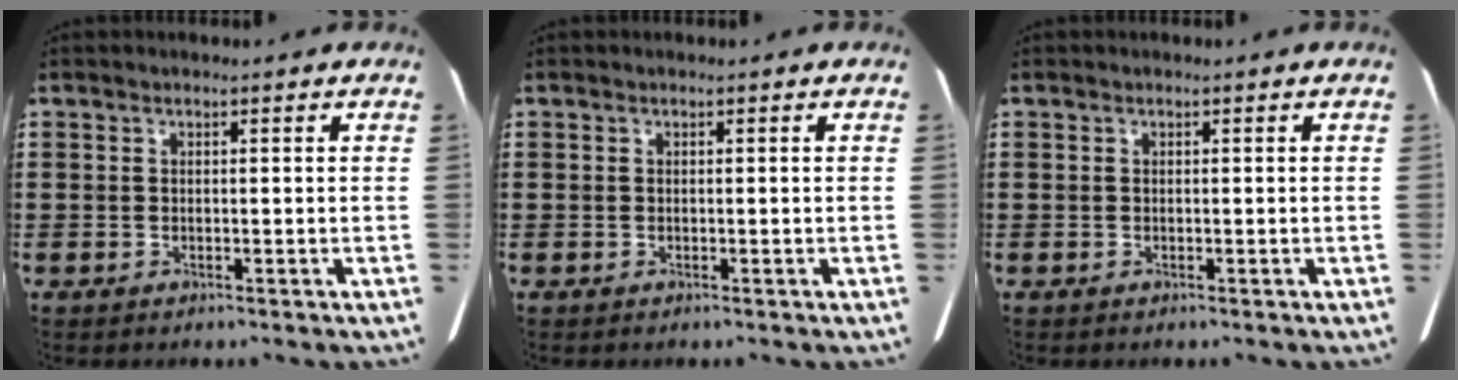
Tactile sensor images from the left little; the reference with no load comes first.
{"total": 0.0}
{"total": 0.0}